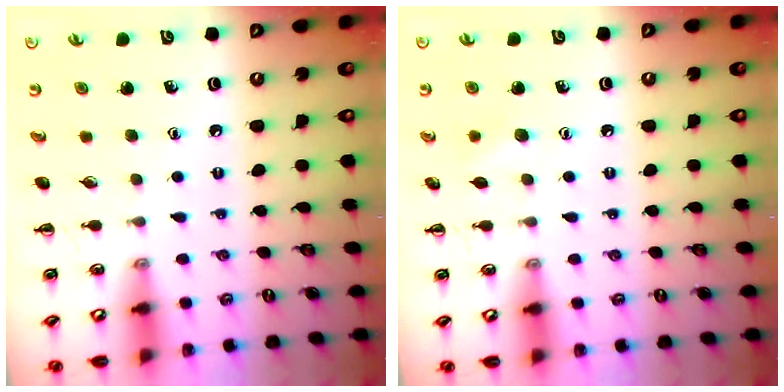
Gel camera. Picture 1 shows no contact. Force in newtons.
{"total": 4.4, "press": 4.3, "slide": 1.0}